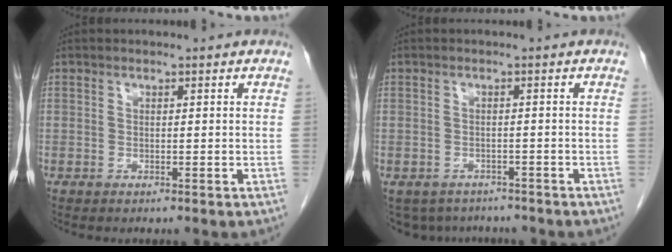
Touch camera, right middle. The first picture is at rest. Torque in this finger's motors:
{"motor_torque": [0.10, -0.08, -0.04, 0.00]}